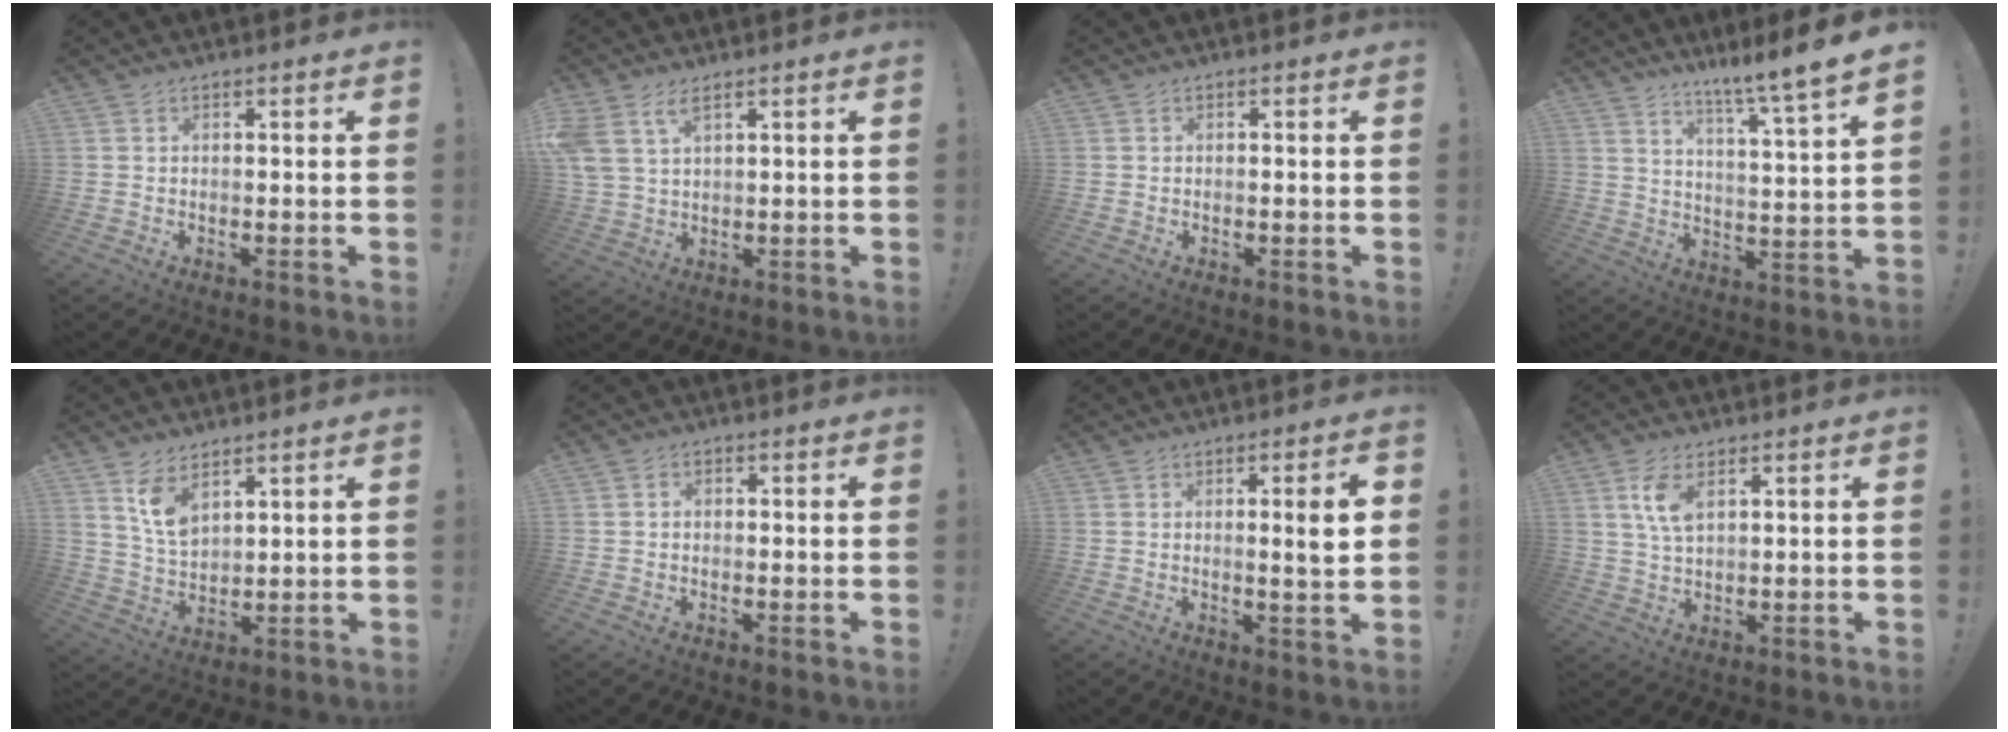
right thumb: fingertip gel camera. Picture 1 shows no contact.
{"total": 6.6, "force": [3.9, 3.3, 4.2], "torque": [-0.086, -0.013, 0.076]}
{"total": 0.0}
{"total": 8.6, "force": [6.5, -1.8, 5.3], "torque": [-0.081, -0.068, 0.095]}
{"total": 8.6, "force": [5.7, 4.4, 4.8], "torque": [-0.078, -0.033, 0.108]}
{"total": 1.3, "force": [-0.7, 0.9, 0.5], "torque": [-0.009, 0.005, -0.012]}
{"total": 6.7, "force": [0.9, 0.0, 6.6], "torque": [-0.100, -0.007, 0.008]}
{"total": 6.7, "force": [3.0, 3.2, 5.2], "torque": [-0.097, -0.011, 0.051]}